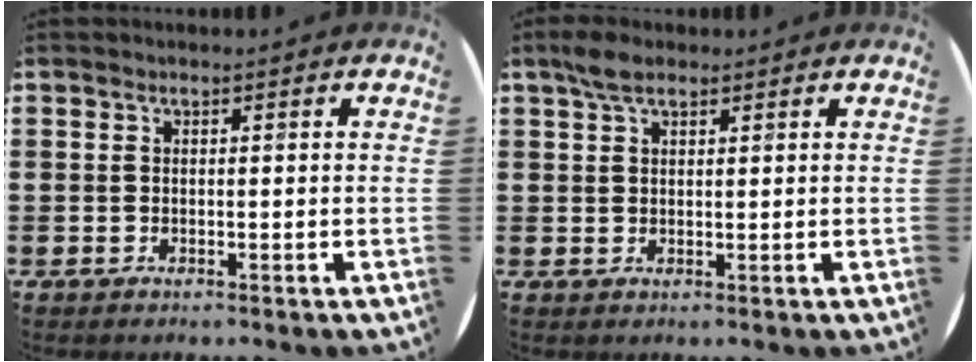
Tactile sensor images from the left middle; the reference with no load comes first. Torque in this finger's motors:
{"motor_torque": [0.72, -0.62, 0.11, 0.07]}